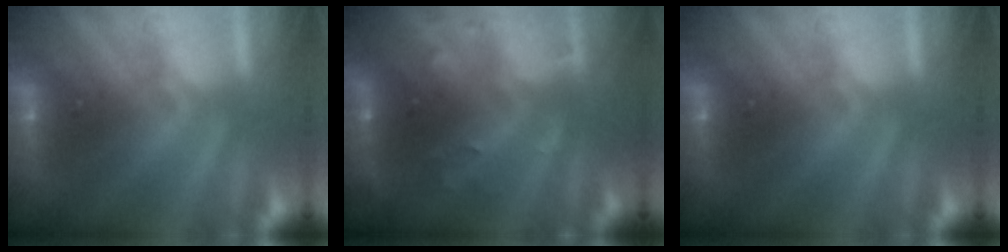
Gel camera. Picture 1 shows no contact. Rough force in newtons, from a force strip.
{"total": 2.9}
{"total": 0.0}